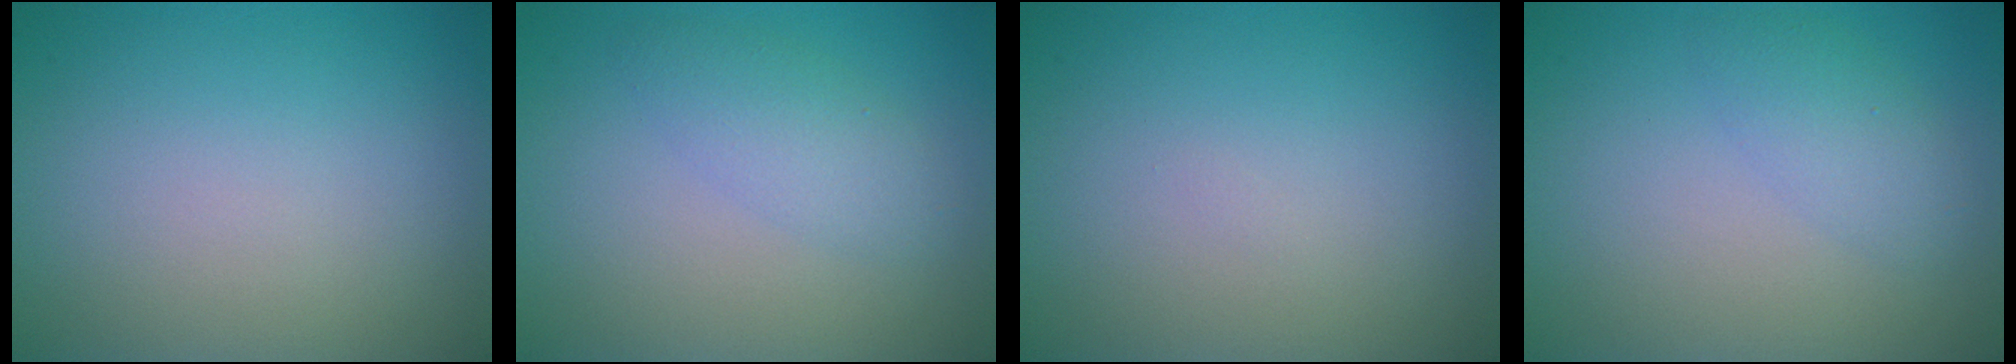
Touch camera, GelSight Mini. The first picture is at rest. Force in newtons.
{"total": 2.5, "press": 2.5, "slide": 0.1}
{"total": 0.0}
{"total": 2.1, "press": 2.1, "slide": 0.1}